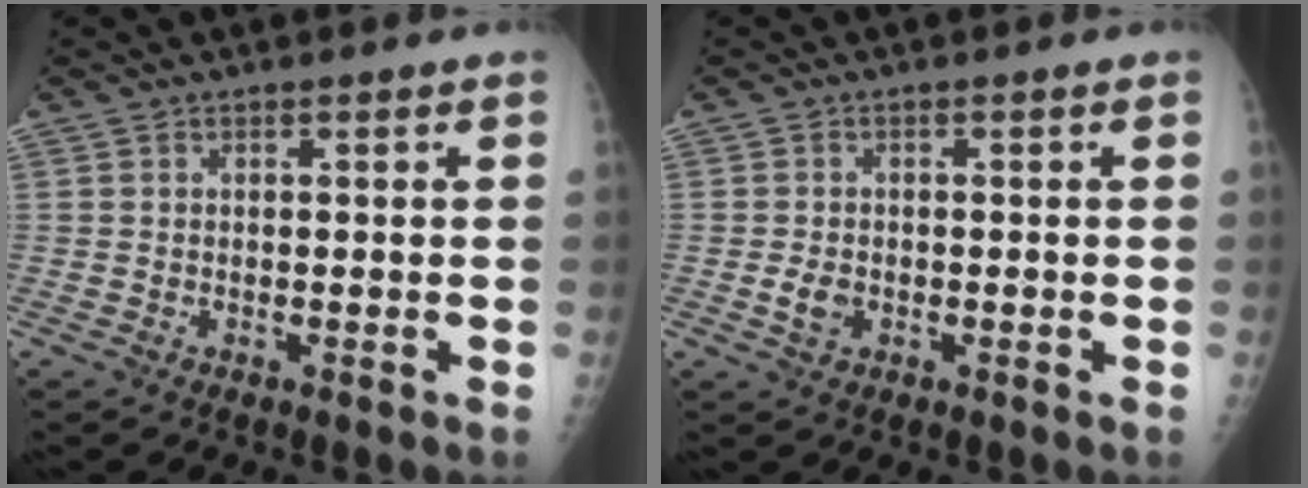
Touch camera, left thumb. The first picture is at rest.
{"total": 2.7, "force": [-0.7, 1.9, 1.8], "torque": [-0.032, 0.001, -0.012]}